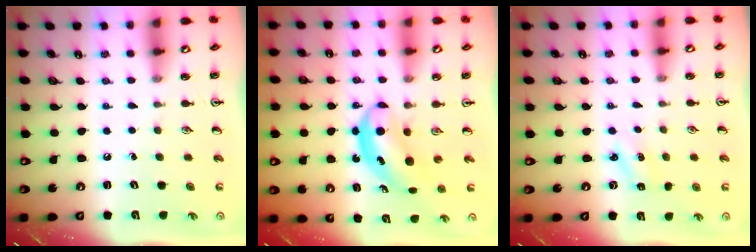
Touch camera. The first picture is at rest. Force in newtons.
{"total": 5.9, "press": 5.8, "slide": 1.2}
{"total": 1.8, "press": 1.7, "slide": 0.7}